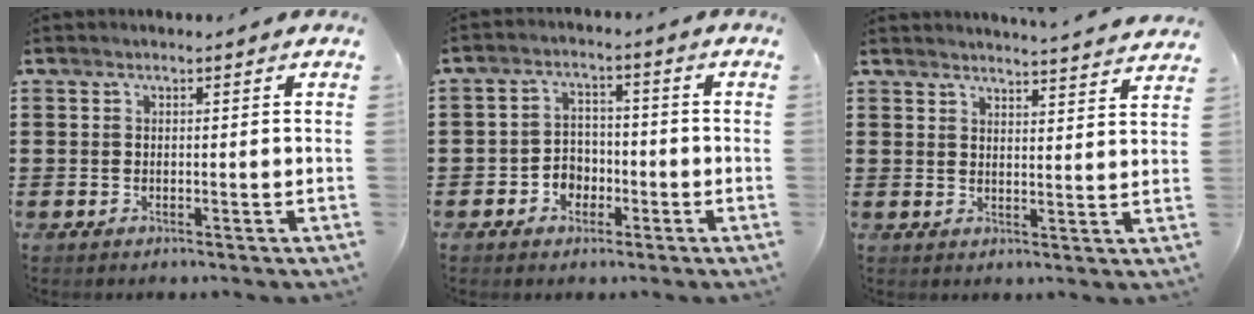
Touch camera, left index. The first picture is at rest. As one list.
[{"total": 3.8, "force": [-2.1, 3.0, 1.2], "torque": [-0.030, 0.010, -0.044]}, {"total": 3.5, "force": [3.4, -0.9, 0.2], "torque": [-0.007, -0.026, 0.058]}]